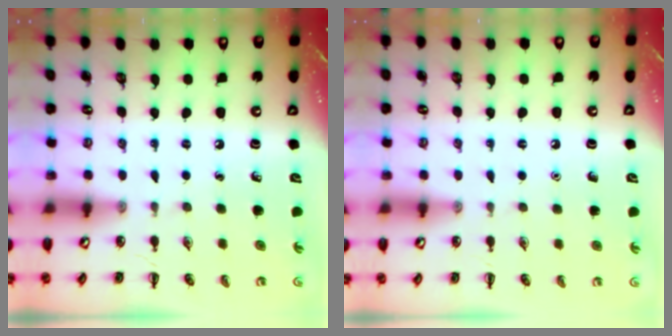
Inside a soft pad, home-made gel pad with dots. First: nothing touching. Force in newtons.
{"total": 1.5, "press": 1.5, "slide": 0.1}